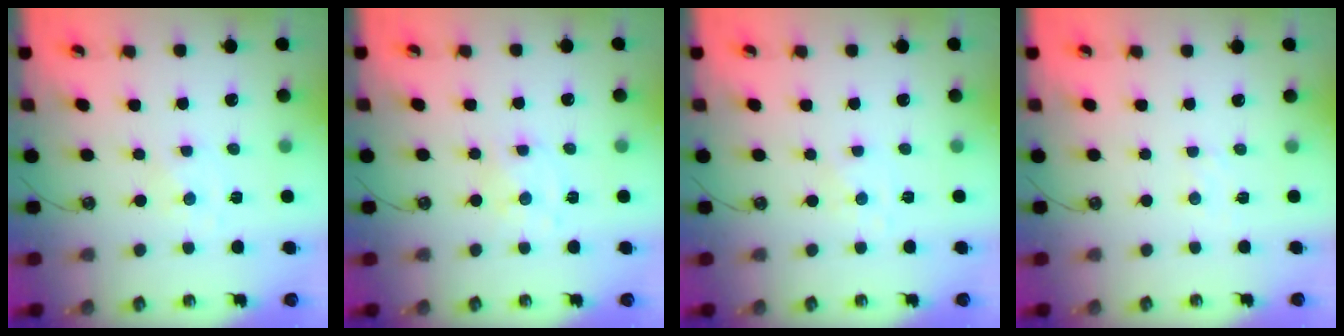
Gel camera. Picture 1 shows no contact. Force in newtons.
{"total": 2.4, "press": 2.3, "slide": 0.5}
{"total": 1.5, "press": 1.5, "slide": 0.2}
{"total": 2.9, "press": 2.9, "slide": 0.5}